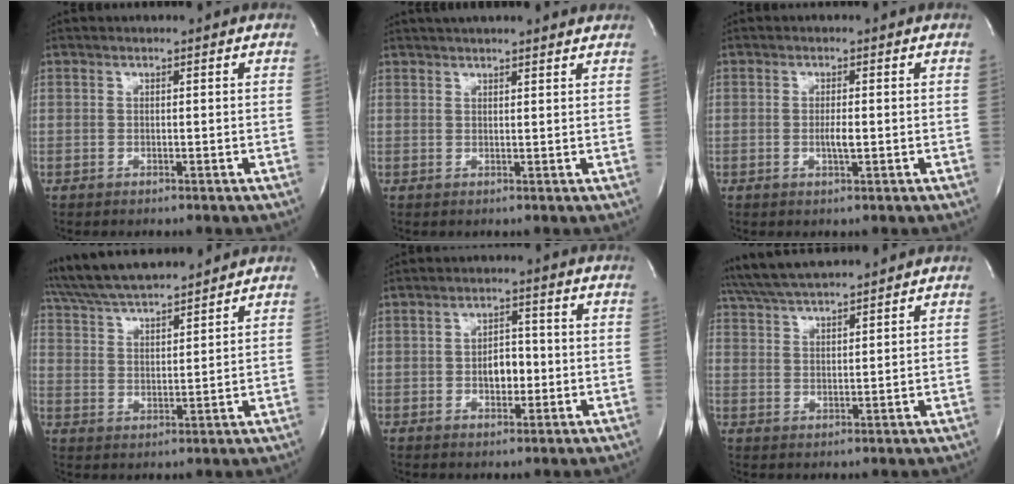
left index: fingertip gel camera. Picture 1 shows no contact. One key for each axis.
{"total": 11.1, "fx": 9.9, "fy": 1.7, "fz": 4.7, "tx": -0.067, "ty": 0.033, "tz": 0.125}
{"total": 2.3, "fx": -0.3, "fy": 0.4, "fz": 2.2, "tx": -0.045, "ty": -0.002, "tz": -0.005}
{"total": 13.2, "fx": 12.1, "fy": 1.2, "fz": 5.2, "tx": -0.101, "ty": 0.023, "tz": 0.211}
{"total": 4.5, "fx": -0.8, "fy": 2.6, "fz": 3.6, "tx": -0.055, "ty": 0.010, "tz": -0.011}
{"total": 9.9, "fx": 9.1, "fy": 0.3, "fz": 3.9, "tx": -0.076, "ty": 0.027, "tz": 0.155}